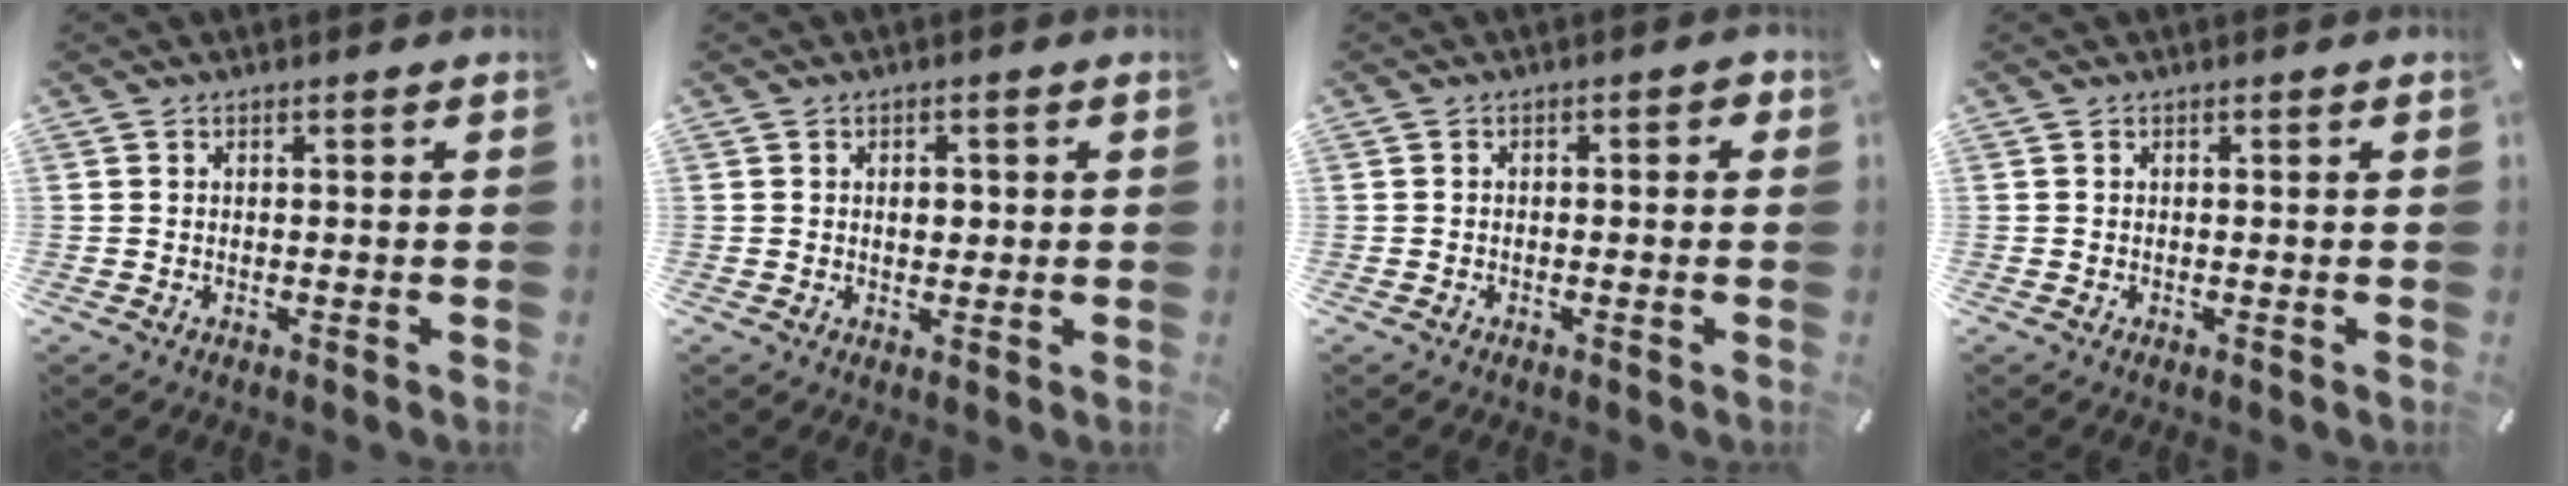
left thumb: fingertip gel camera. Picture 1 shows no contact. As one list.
[{"total": 2.5, "force": [0.2, 1.9, 1.6], "torque": [-0.017, -0.001, -0.002]}, {"total": 1.5, "force": [-0.7, 0.8, 1.1], "torque": [-0.020, 0.006, -0.015]}, {"total": 0.0}]